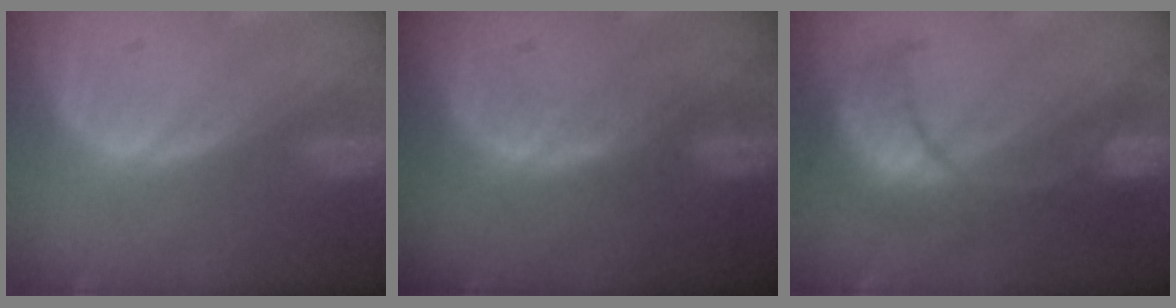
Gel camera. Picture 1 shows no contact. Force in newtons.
{"total": 2.5, "press": 2.4, "slide": 0.2}
{"total": 8.1, "press": 8.1, "slide": 0.6}